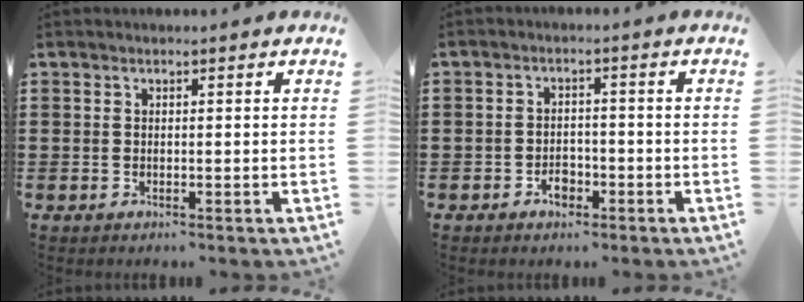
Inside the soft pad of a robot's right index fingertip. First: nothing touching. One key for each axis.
{"total": 2.6, "fx": -1.6, "fy": 1.7, "fz": 1.1, "tx": -0.023, "ty": 0.004, "tz": -0.032}